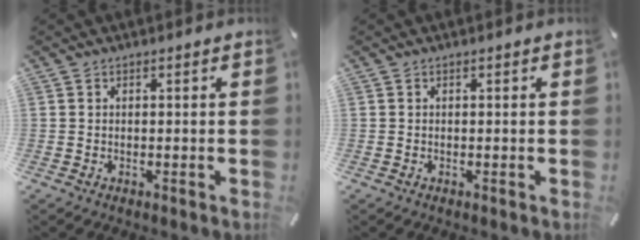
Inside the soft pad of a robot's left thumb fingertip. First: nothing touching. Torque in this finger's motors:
{"motor_torque": [-0.15, -0.09, -0.10, -0.01, 0.00]}